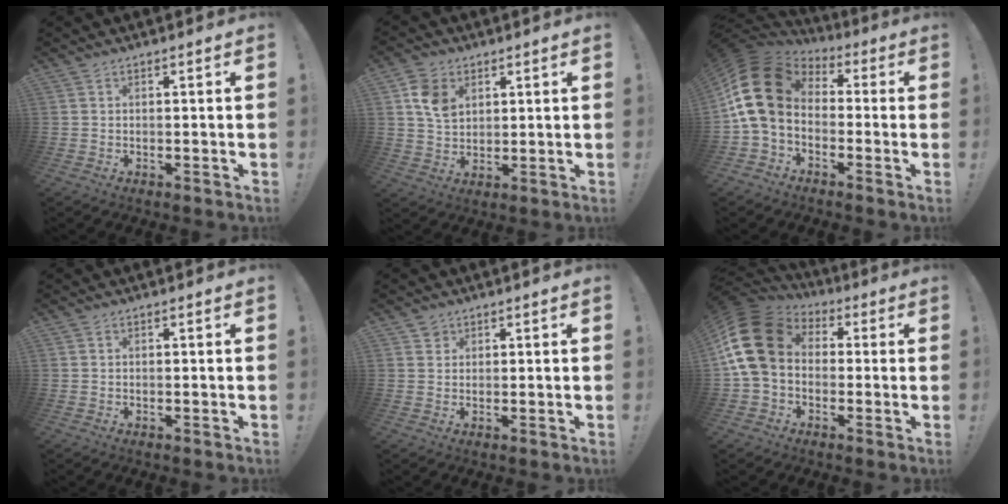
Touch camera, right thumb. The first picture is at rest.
{"total": 9.3, "force": [3.6, 6.8, 5.1], "torque": [-0.081, 0.001, 0.074]}
{"total": 16.6, "force": [2.4, 11.3, 11.9], "torque": [-0.218, 0.002, 0.048]}
{"total": 0.0}
{"total": 2.0, "force": [1.3, 1.5, 0.2], "torque": [0.004, -0.005, 0.022]}
{"total": 16.1, "force": [3.1, 11.7, 10.7], "torque": [-0.198, 0.008, 0.060]}